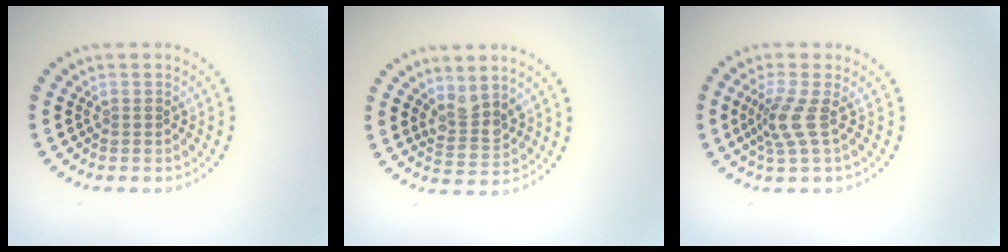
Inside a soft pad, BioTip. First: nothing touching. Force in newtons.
{"total": 2.5, "press": 2.2, "slide": 1.3}
{"total": 2.7, "press": 2.0, "slide": 1.8}